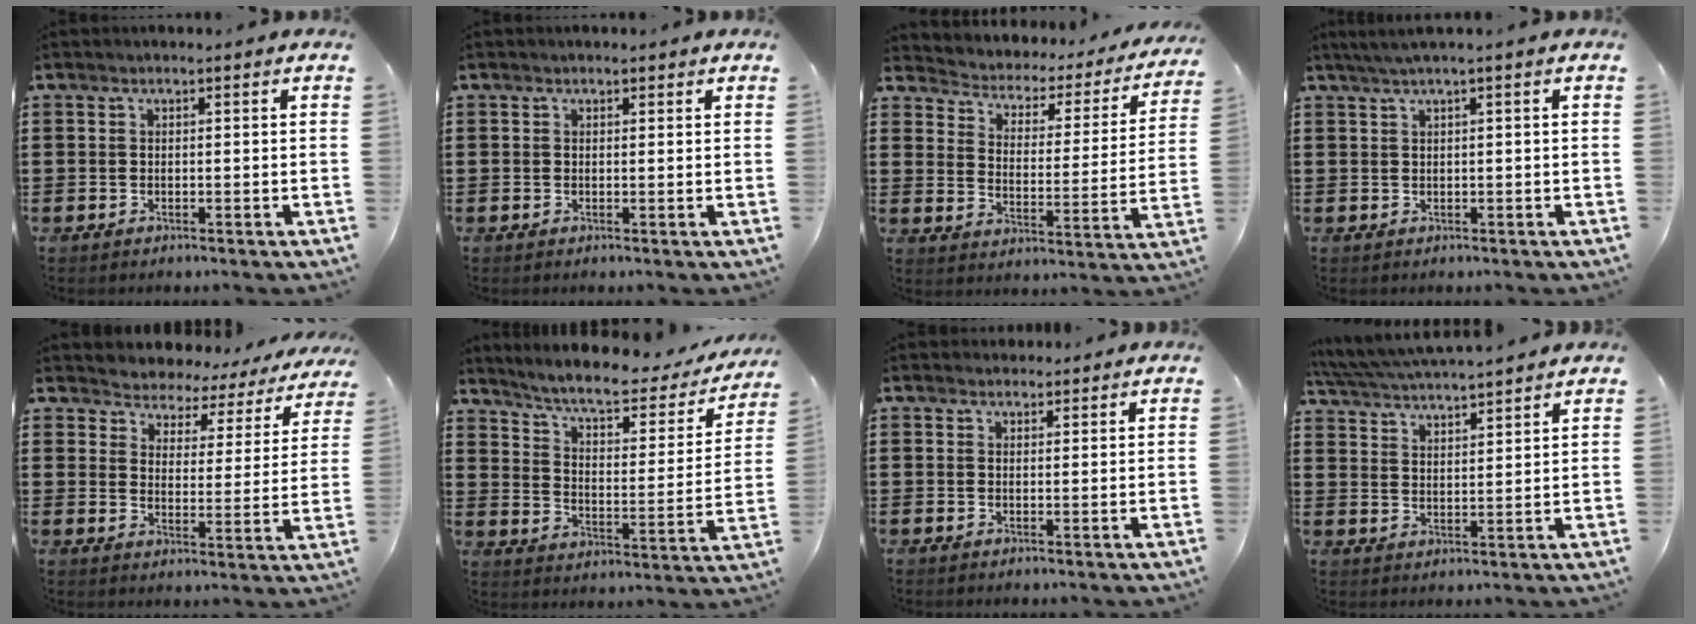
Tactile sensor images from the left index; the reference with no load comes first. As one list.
[{"total": 0.7, "force": [0.6, 0.3, 0.1], "torque": [-0.004, 0.002, 0.012]}, {"total": 2.0, "force": [1.5, 1.3, 0.2], "torque": [-0.023, -0.019, 0.014]}, {"total": 1.2, "force": [0.5, -0.2, 1.1], "torque": [-0.019, -0.001, 0.008]}, {"total": 3.1, "force": [3.0, 0.8, -0.5], "torque": [-0.016, -0.029, 0.041]}, {"total": 6.9, "force": [5.6, 1.2, 3.9], "torque": [-0.091, -0.034, 0.089]}, {"total": 1.6, "force": [1.5, 0.6, -0.1], "torque": [-0.002, 0.004, 0.030]}, {"total": 5.4, "force": [5.2, 0.0, 1.1], "torque": [-0.046, -0.026, 0.090]}]